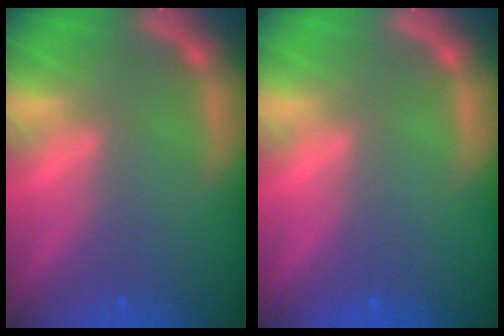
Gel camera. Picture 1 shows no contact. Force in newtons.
{"total": 0.0}